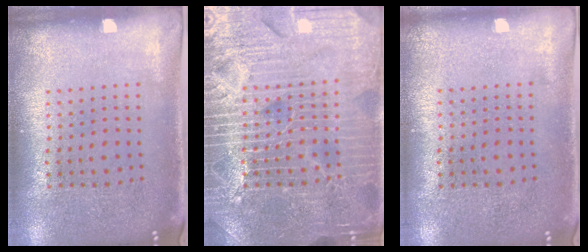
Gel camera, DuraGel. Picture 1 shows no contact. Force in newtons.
{"total": 7.0, "press": 7.0, "slide": 0.8}
{"total": 0.0}